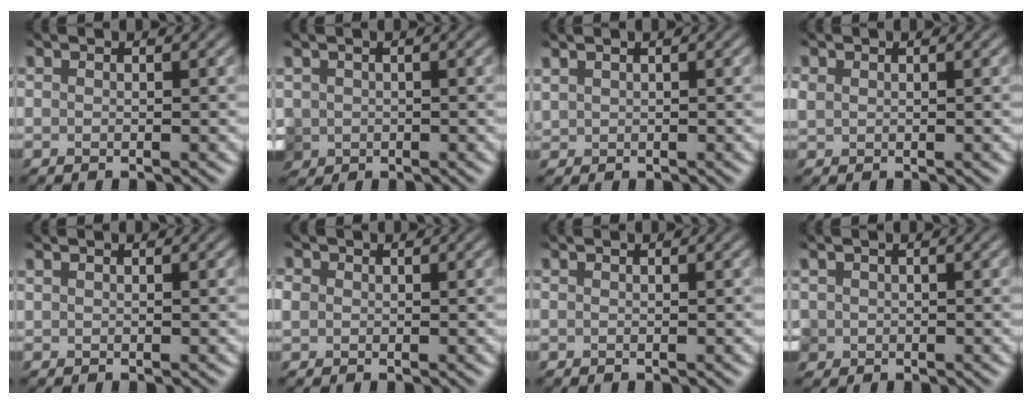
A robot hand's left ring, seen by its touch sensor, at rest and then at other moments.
{"total": 1.1, "force": [0.1, 1.1, 0.1], "torque": [-0.009, 0.000, 0.008]}
{"total": 0.7, "force": [0.6, 0.4, -0.1], "torque": [-0.001, 0.003, 0.017]}
{"total": 0.6, "force": [0.4, 0.4, -0.1], "torque": [-0.004, 0.002, 0.014]}
{"total": 0.7, "force": [0.5, 0.2, 0.4], "torque": [-0.003, -0.003, 0.008]}
{"total": 0.9, "force": [0.1, 0.9, 0.0], "torque": [-0.007, 0.000, 0.003]}
{"total": 0.0}
{"total": 0.7, "force": [0.1, 0.7, -0.1], "torque": [-0.002, -0.002, 0.007]}